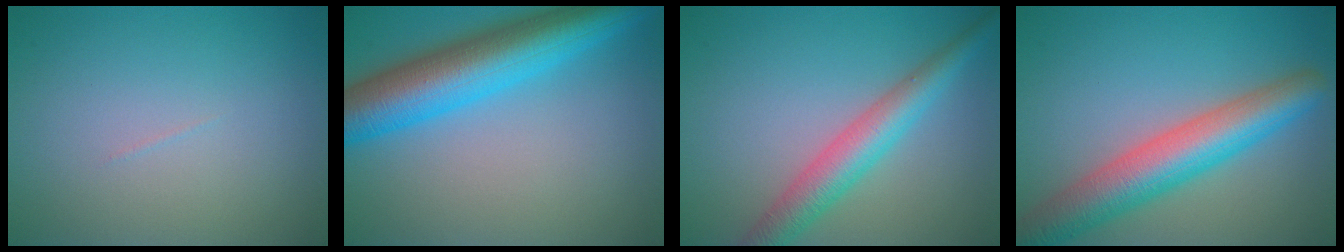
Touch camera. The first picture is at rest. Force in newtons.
{"total": 9.7, "press": 9.7, "slide": 0.3}
{"total": 4.8, "press": 4.8, "slide": 0.1}
{"total": 7.6, "press": 7.6, "slide": 0.4}